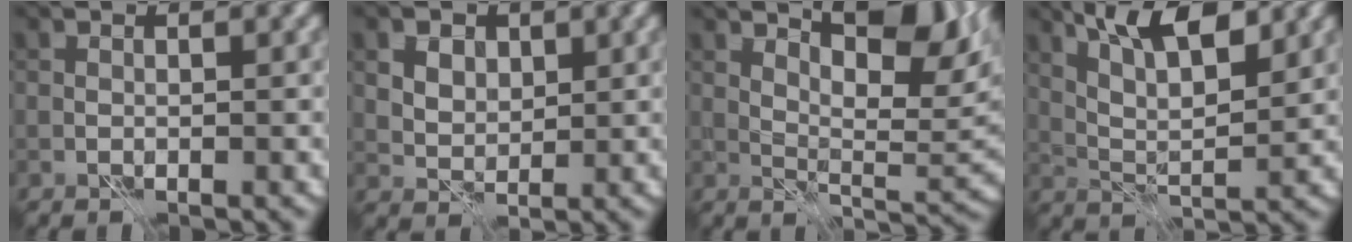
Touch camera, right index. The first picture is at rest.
{"total": 4.9, "force": [2.6, 3.4, 2.5], "torque": [-0.058, 0.011, 0.039]}
{"total": 9.7, "force": [5.1, 3.3, 7.6], "torque": [-0.114, 0.007, 0.084]}
{"total": 6.8, "force": [4.1, 2.0, 5.1], "torque": [-0.087, 0.007, 0.064]}